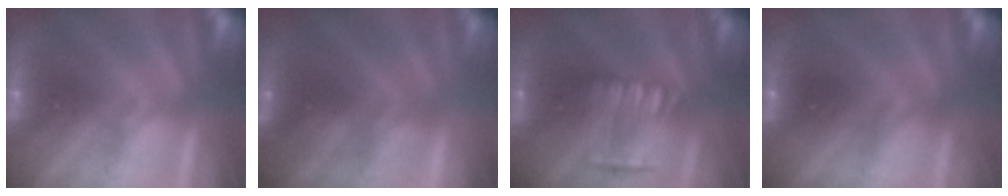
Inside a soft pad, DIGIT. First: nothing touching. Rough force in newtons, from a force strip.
{"total": 1.7}
{"total": 7.5}
{"total": 2.3}